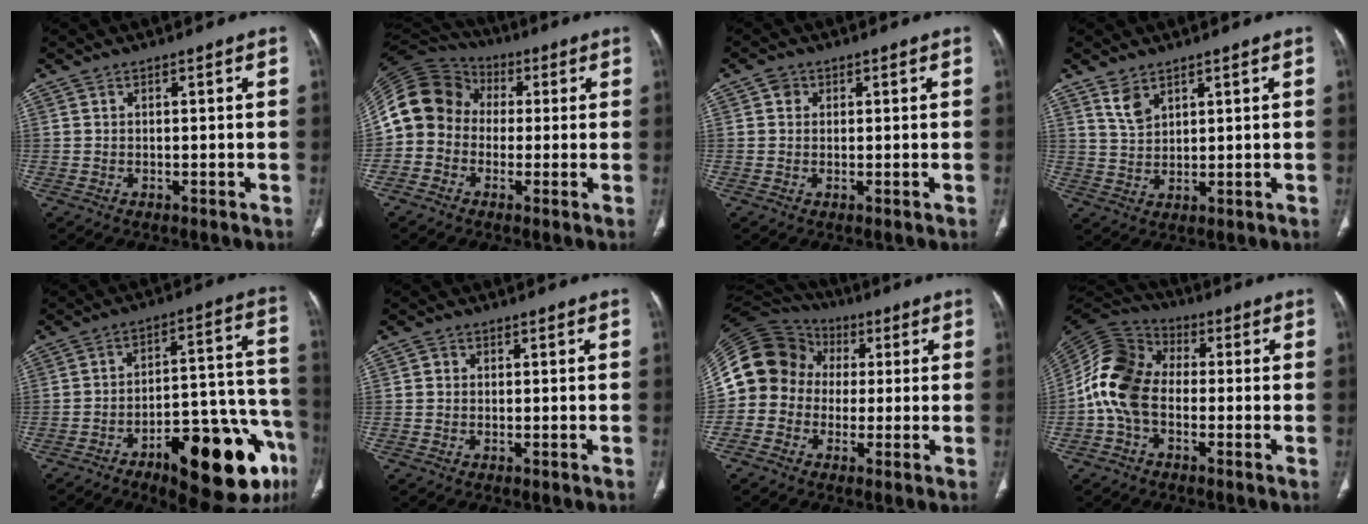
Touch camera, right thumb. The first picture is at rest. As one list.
[{"total": 13.5, "force": [-0.1, 11.7, 6.8], "torque": [-0.126, 0.040, -0.017]}, {"total": 1.8, "force": [0.6, 1.6, 0.6], "torque": [0.001, 0.001, 0.004]}, {"total": 4.1, "force": [2.8, 2.1, 2.1], "torque": [-0.032, -0.016, 0.065]}, {"total": 25.5, "force": [-13.0, 8.8, 20.1], "torque": [-0.208, 0.076, -0.179]}, {"total": 1.3, "force": [0.2, 1.2, 0.3], "torque": [0.000, 0.002, 0.003]}, {"total": 15.7, "force": [0.6, 13.9, 7.2], "torque": [-0.136, 0.047, 0.004]}, {"total": 13.0, "force": [-1.6, 9.1, 9.1], "torque": [-0.176, 0.032, -0.045]}]